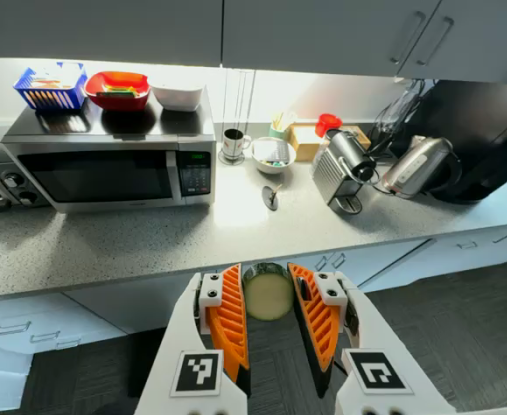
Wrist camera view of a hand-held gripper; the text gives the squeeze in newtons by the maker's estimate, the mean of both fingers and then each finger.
{"total": 10.9, "left": 10.6, "right": 11.2}